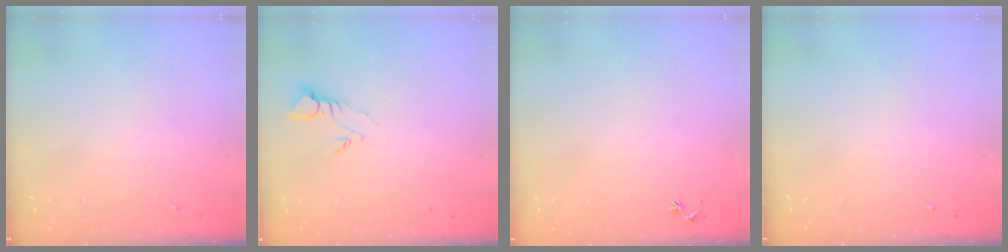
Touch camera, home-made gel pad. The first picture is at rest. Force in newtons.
{"total": 3.5, "press": 3.5, "slide": 0.2}
{"total": 3.0, "press": 2.9, "slide": 0.3}
{"total": 0.0}